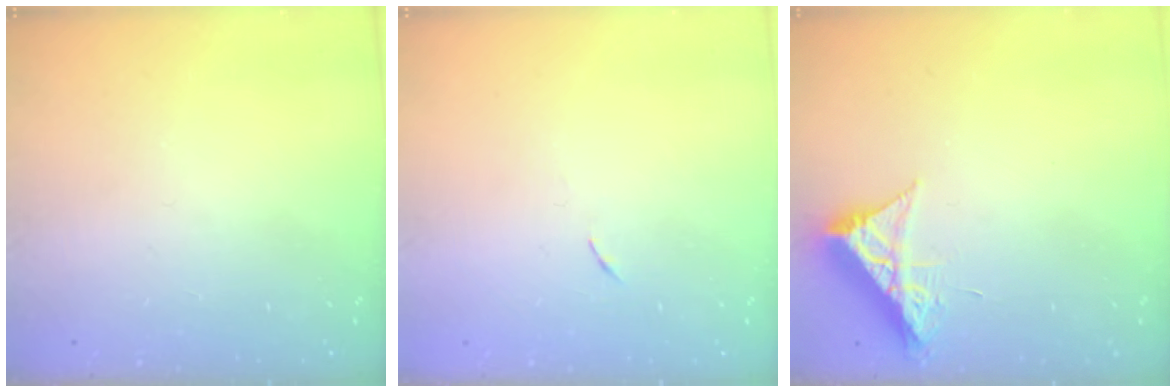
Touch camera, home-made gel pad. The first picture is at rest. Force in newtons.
{"total": 3.8, "press": 3.7, "slide": 0.7}
{"total": 8.9, "press": 8.9, "slide": 0.4}